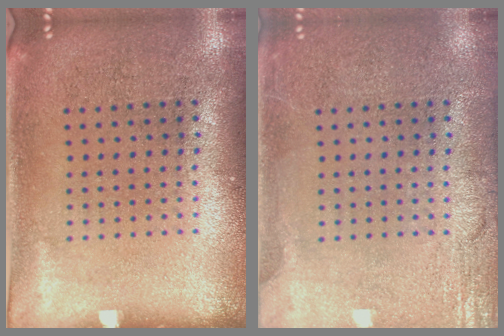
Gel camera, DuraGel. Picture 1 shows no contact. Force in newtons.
{"total": 2.7, "press": 2.7, "slide": 0.3}